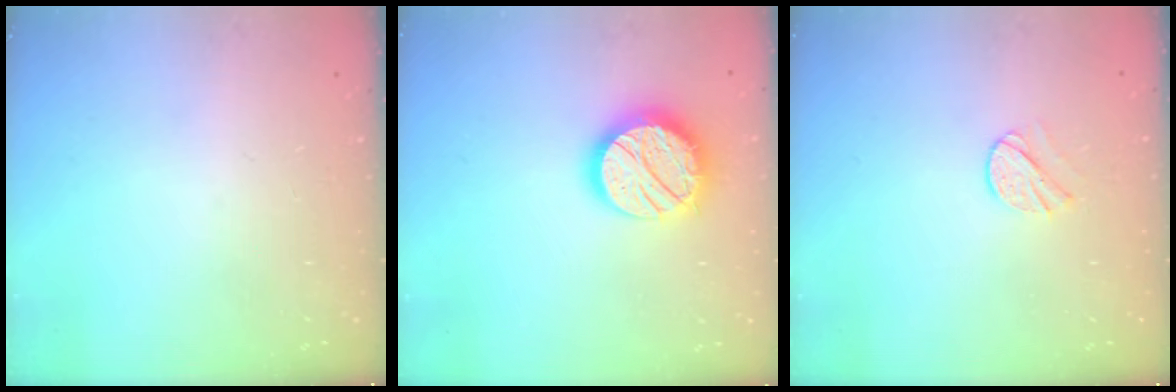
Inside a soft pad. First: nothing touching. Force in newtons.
{"total": 16.9, "press": 16.8, "slide": 1.4}
{"total": 5.9, "press": 5.8, "slide": 0.6}